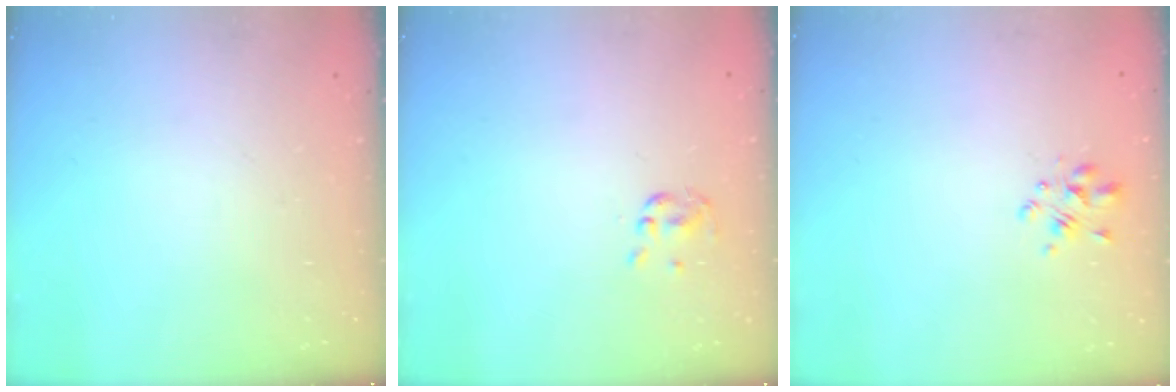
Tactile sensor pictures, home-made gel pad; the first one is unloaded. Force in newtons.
{"total": 2.0, "press": 1.9, "slide": 0.5}
{"total": 2.3, "press": 2.2, "slide": 0.7}